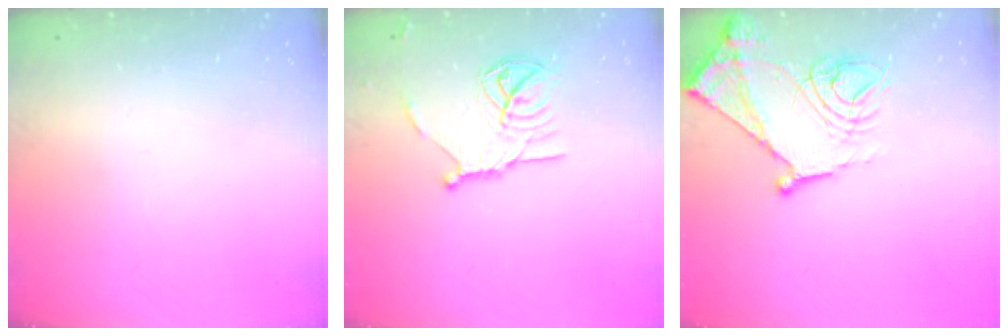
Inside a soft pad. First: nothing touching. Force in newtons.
{"total": 14.3, "press": 14.2, "slide": 0.5}
{"total": 15.5, "press": 15.4, "slide": 1.4}